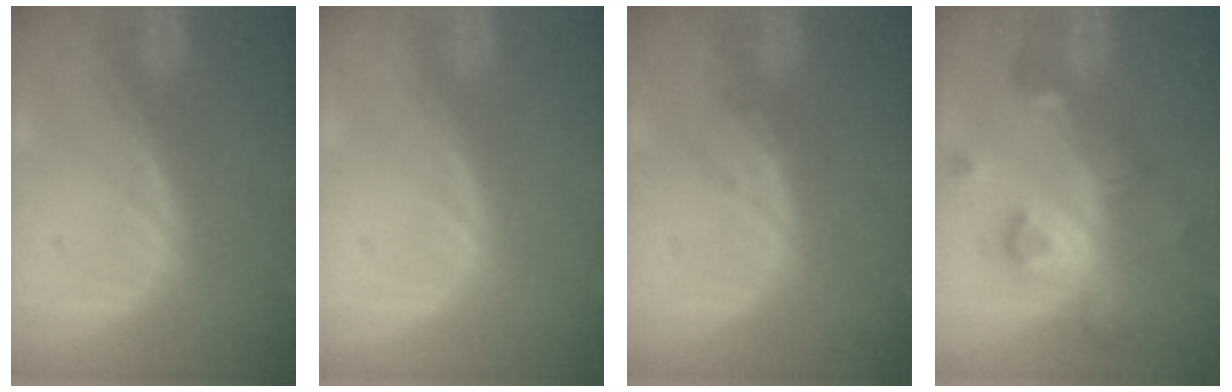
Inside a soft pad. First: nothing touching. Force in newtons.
{"total": 0.0}
{"total": 1.2, "press": 1.2, "slide": 0.3}
{"total": 7.9, "press": 7.1, "slide": 3.5}